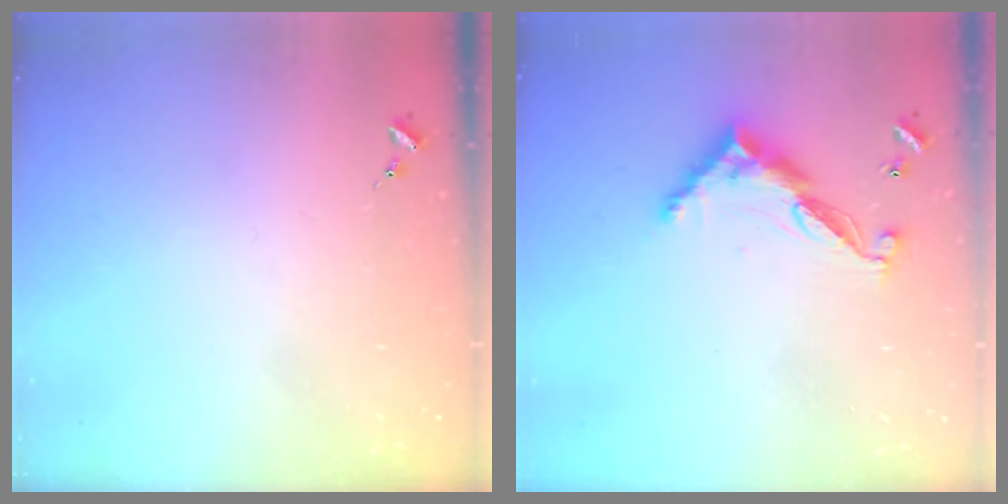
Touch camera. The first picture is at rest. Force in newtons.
{"total": 11.7, "press": 11.7, "slide": 0.3}